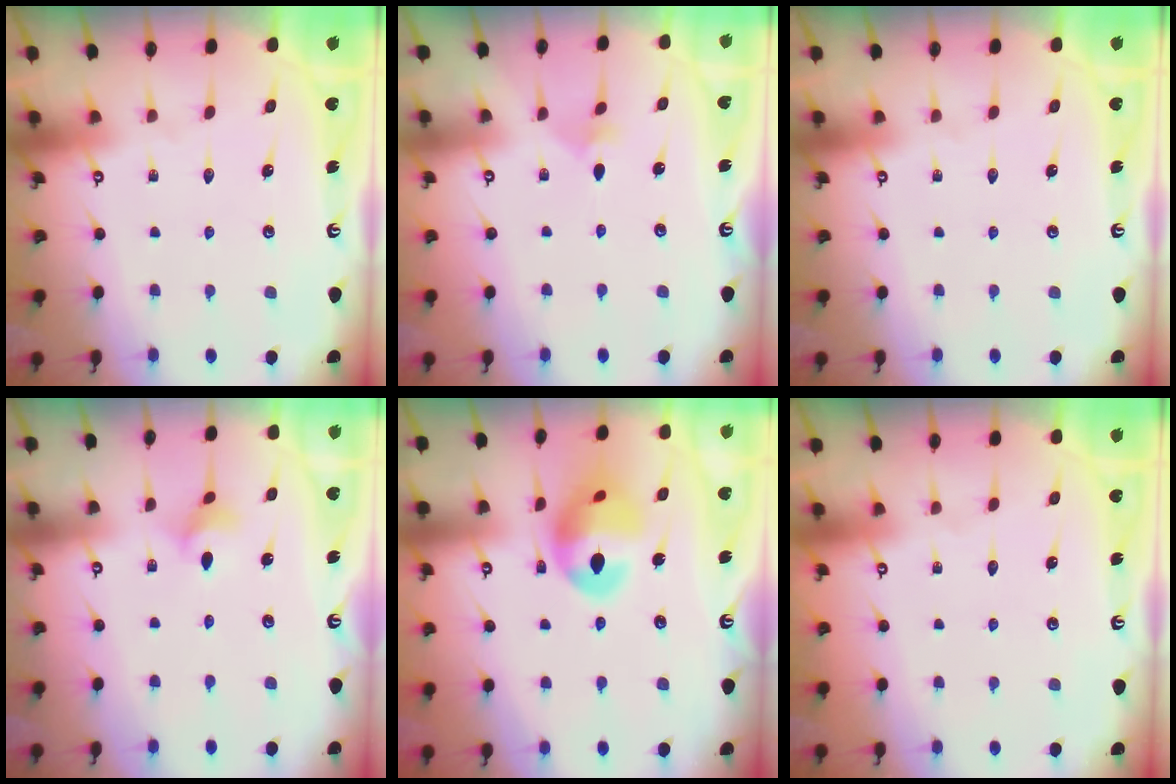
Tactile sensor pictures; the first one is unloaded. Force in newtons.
{"total": 2.2, "press": 2.2, "slide": 0.6}
{"total": 0.0}
{"total": 3.6, "press": 3.5, "slide": 0.6}
{"total": 14.5, "press": 14.4, "slide": 2.0}
{"total": 0.0}